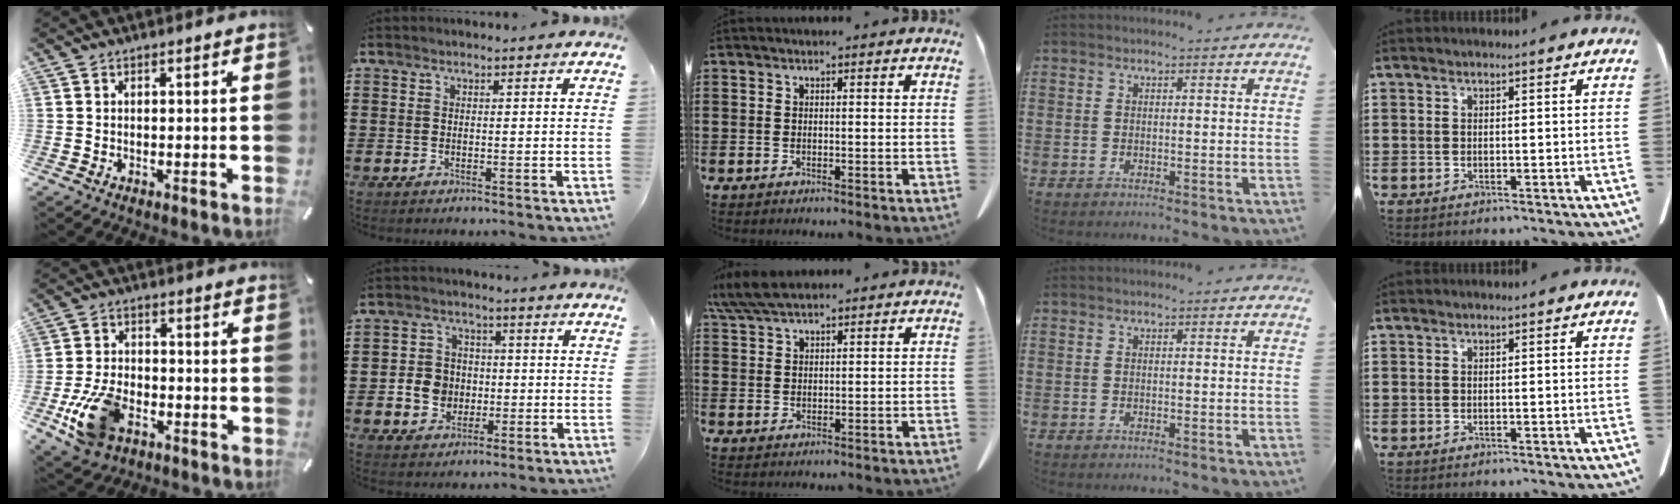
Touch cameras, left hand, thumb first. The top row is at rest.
{"thumb": {"total": 12.8, "force": [-5.2, 8.0, 8.5], "torque": [-0.181, 0.015, -0.090]}, "index": {"total": 5.3, "force": [-0.8, 4.8, 1.9], "torque": [-0.050, 0.013, -0.015]}, "middle": {"total": 5.4, "force": [4.4, 1.0, 2.8], "torque": [-0.066, -0.004, 0.084]}}